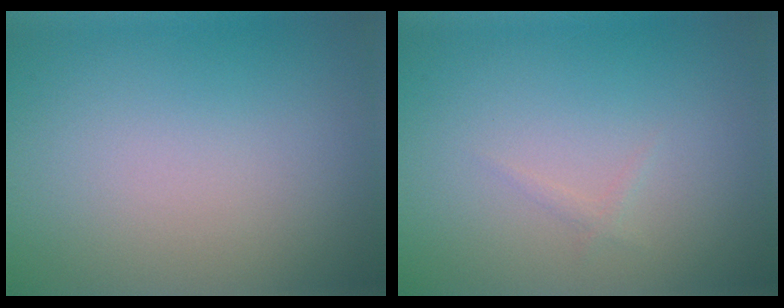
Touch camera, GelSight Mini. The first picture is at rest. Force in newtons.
{"total": 0.6, "press": 0.6, "slide": 0.1}